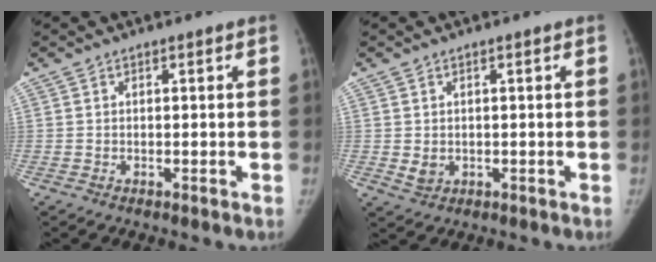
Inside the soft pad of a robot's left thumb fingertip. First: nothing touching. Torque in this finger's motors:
{"motor_torque": [0.01, -0.01, 0.23, -0.19, 0.00]}